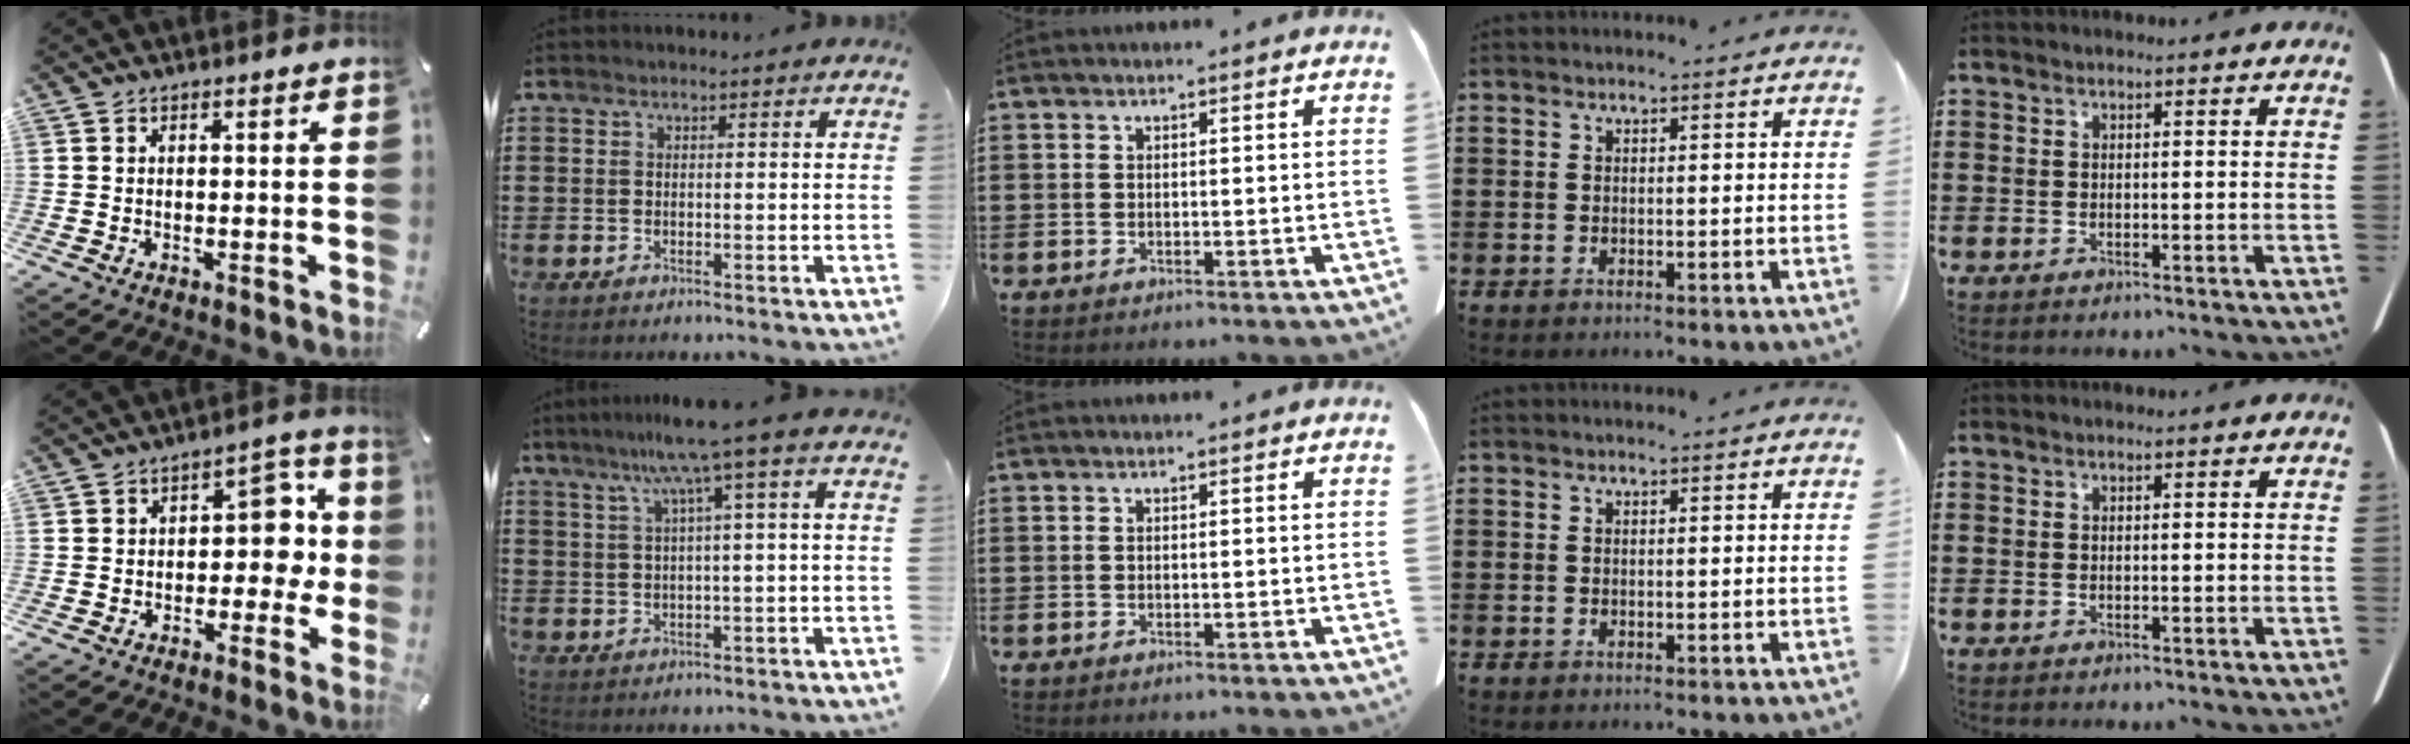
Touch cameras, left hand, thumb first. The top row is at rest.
{"thumb": {"total": 10.6, "force": [0.6, 7.1, 7.9], "torque": [-0.091, 0.000, 0.007]}, "index": {"total": 7.3, "force": [3.0, -0.7, 6.6], "torque": [-0.133, -0.004, 0.047]}}